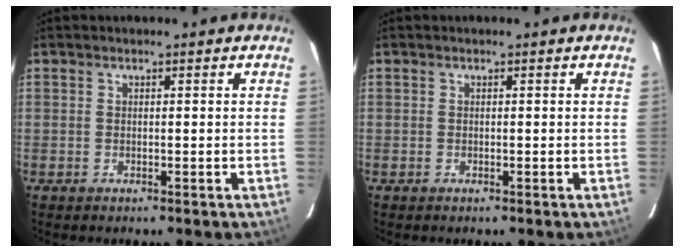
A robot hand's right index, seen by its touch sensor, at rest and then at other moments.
{"total": 0.0}